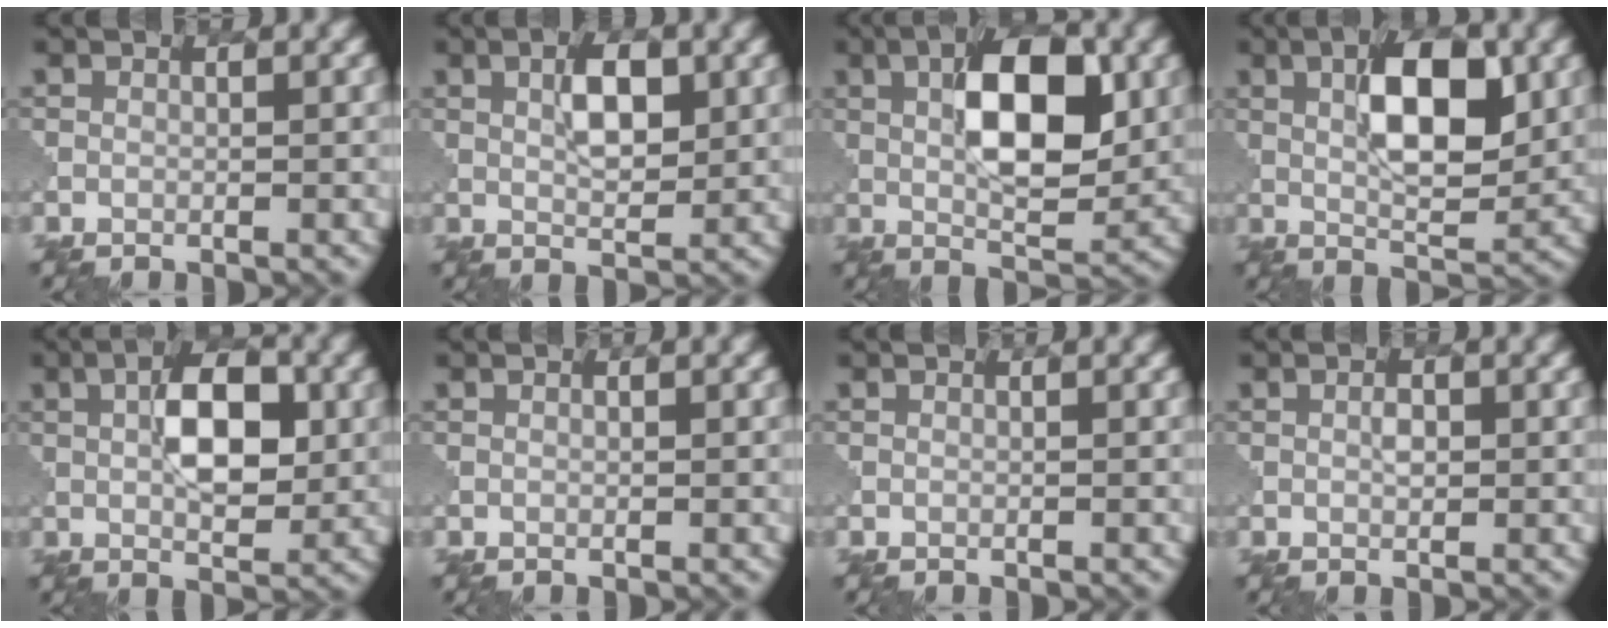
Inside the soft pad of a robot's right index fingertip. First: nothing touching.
{"total": 3.8, "force": [1.4, 1.6, 3.2], "torque": [-0.056, 0.001, 0.026]}
{"total": 9.2, "force": [2.0, 3.9, 8.1], "torque": [-0.119, 0.006, 0.032]}
{"total": 7.9, "force": [2.1, 3.1, 7.0], "torque": [-0.104, 0.004, 0.036]}
{"total": 6.4, "force": [1.3, 3.0, 5.5], "torque": [-0.082, 0.004, 0.022]}
{"total": 0.0}
{"total": 0.0}
{"total": 1.0, "force": [0.3, 0.6, 0.8], "torque": [-0.013, -0.001, 0.007]}